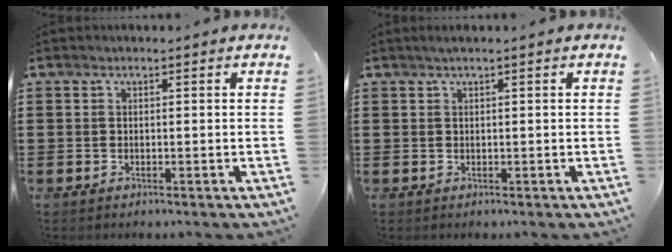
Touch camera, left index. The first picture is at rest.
{"total": 0.8, "force": [0.3, -0.1, 0.8], "torque": [-0.011, -0.001, 0.006]}